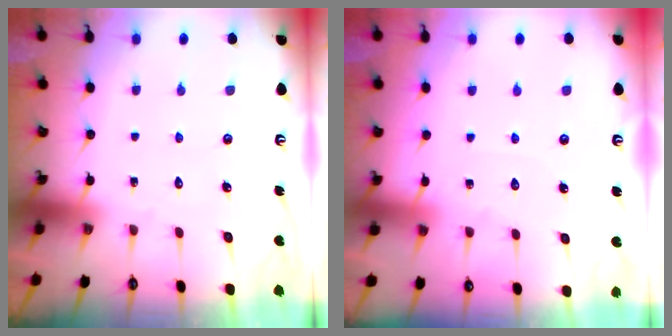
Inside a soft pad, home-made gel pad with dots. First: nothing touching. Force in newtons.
{"total": 2.6, "press": 2.6, "slide": 0.4}